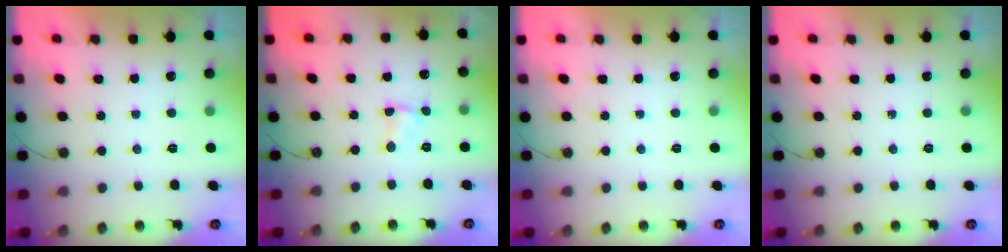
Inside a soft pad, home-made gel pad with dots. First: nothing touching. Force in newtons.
{"total": 1.7, "press": 1.7, "slide": 0.2}
{"total": 0.0}
{"total": 0.0}